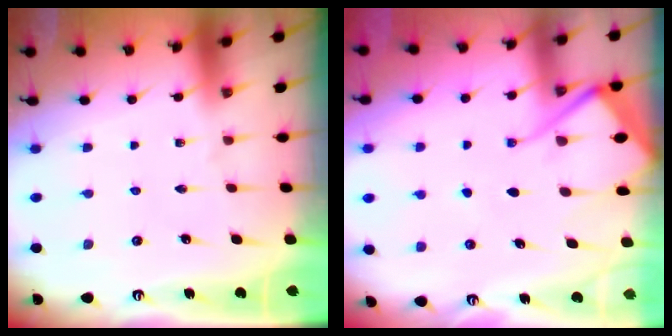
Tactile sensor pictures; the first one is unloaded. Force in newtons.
{"total": 9.5, "press": 9.4, "slide": 1.2}